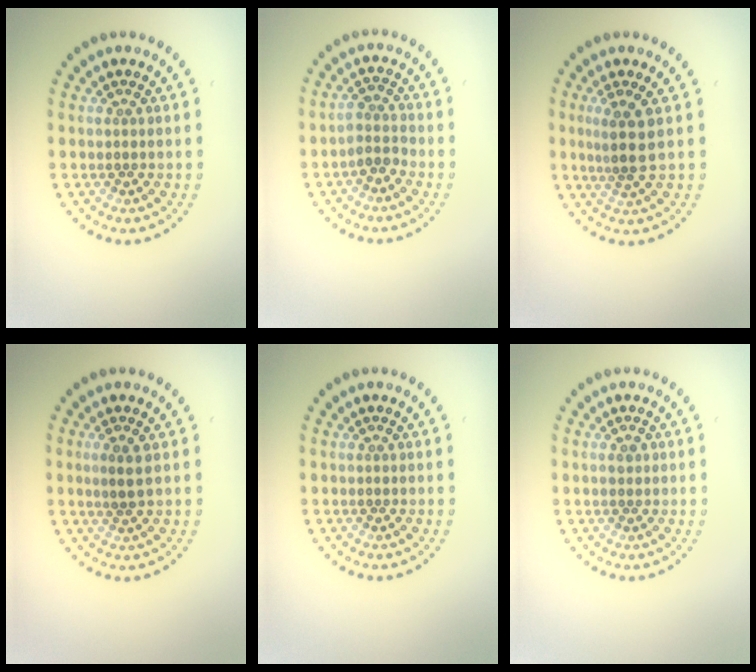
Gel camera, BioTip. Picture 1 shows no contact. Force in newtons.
{"total": 1.9, "press": 1.6, "slide": 1.0}
{"total": 2.8, "press": 2.2, "slide": 1.8}
{"total": 1.6, "press": 1.5, "slide": 0.6}
{"total": 0.0}
{"total": 0.9, "press": 0.9, "slide": 0.1}